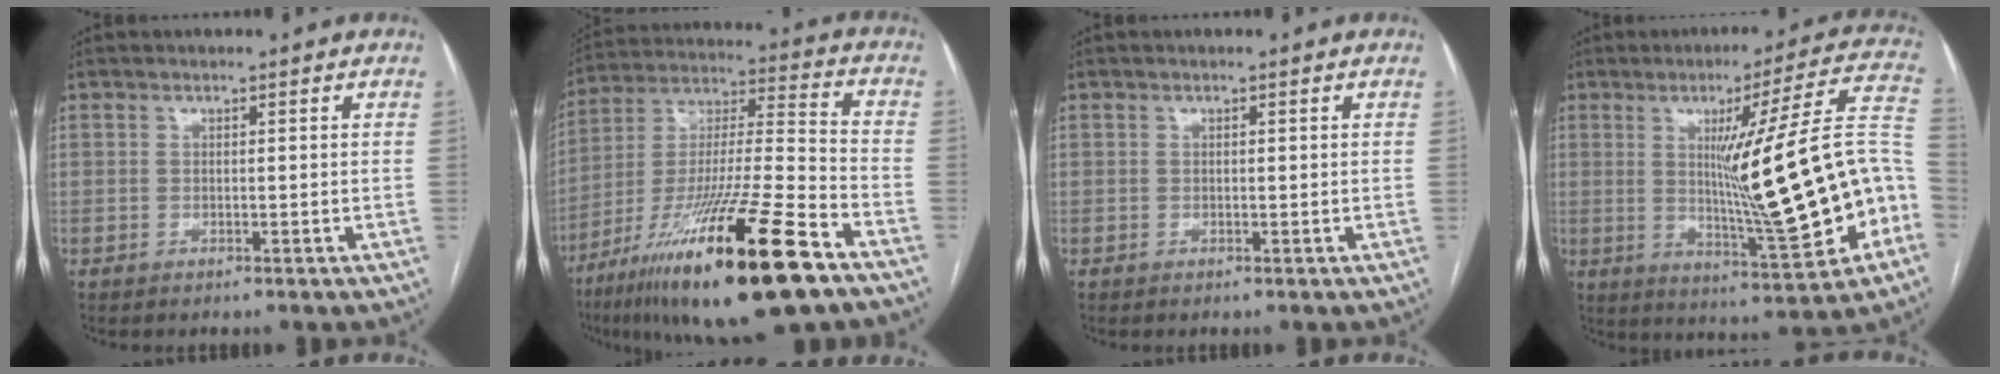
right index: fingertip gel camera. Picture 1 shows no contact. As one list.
[{"total": 26.7, "force": [-15.7, 2.3, 21.5], "torque": [-0.362, -0.046, -0.271]}, {"total": 0.0}, {"total": 22.6, "force": [-2.1, 0.6, 22.5], "torque": [-0.273, 0.014, -0.026]}]